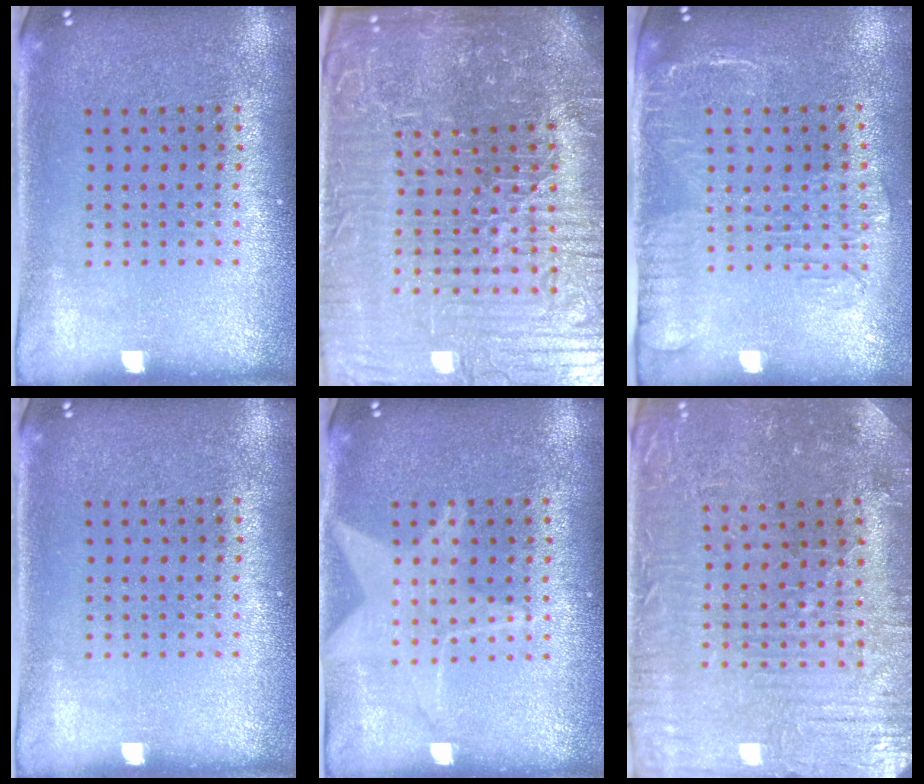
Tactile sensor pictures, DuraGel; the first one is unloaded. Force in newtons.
{"total": 7.7, "press": 6.9, "slide": 3.4}
{"total": 1.8, "press": 1.5, "slide": 0.9}
{"total": 0.0}
{"total": 2.3, "press": 2.3, "slide": 0.3}
{"total": 2.0, "press": 1.9, "slide": 0.4}